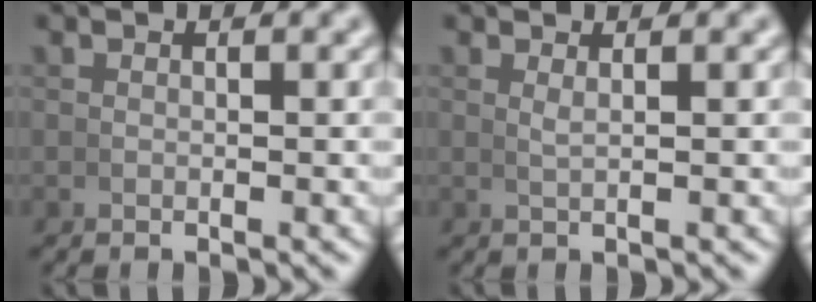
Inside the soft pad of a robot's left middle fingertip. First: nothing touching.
{"total": 0.8, "force": [0.6, -0.3, 0.5], "torque": [-0.012, -0.005, 0.014]}